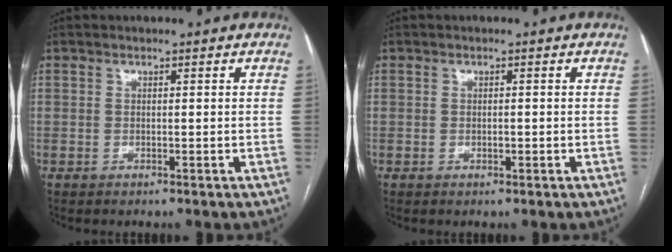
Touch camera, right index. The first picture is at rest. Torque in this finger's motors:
{"motor_torque": [-0.12, 0.09, -0.04, -0.01]}